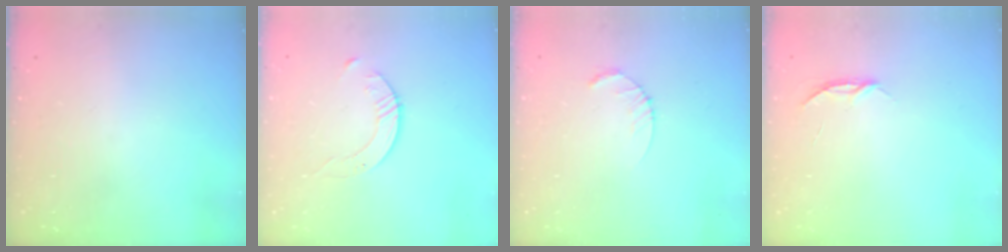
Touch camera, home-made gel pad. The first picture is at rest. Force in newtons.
{"total": 3.1, "press": 3.1, "slide": 0.4}
{"total": 2.6, "press": 2.6, "slide": 0.4}
{"total": 3.6, "press": 3.6, "slide": 0.5}